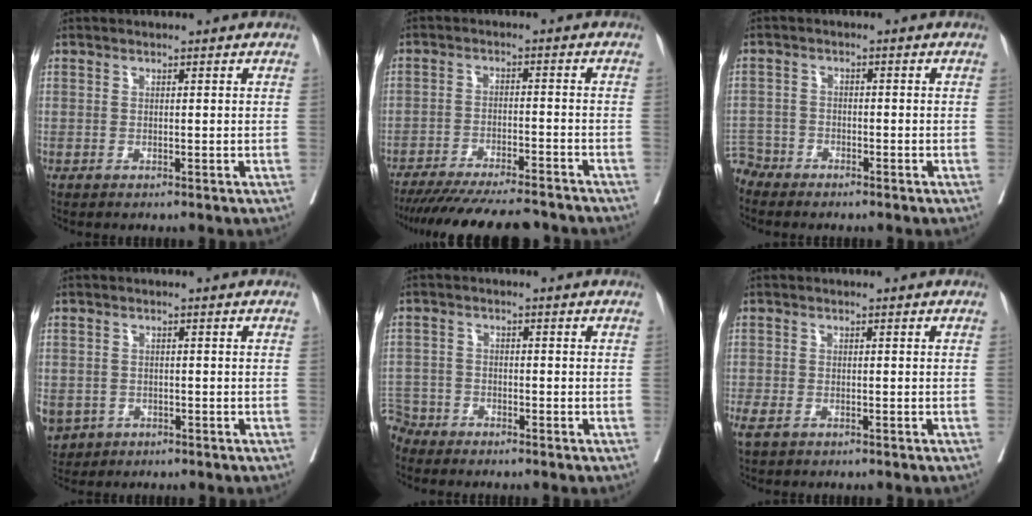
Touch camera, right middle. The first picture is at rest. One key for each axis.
{"total": 18.9, "fx": -17.1, "fy": 2.3, "fz": 7.7, "tx": -0.128, "ty": -0.030, "tz": -0.241}
{"total": 4.0, "fx": -3.5, "fy": 1.6, "fz": -0.8, "tx": 0.015, "ty": -0.001, "tz": -0.074}
{"total": 7.9, "fx": -3.7, "fy": 6.5, "fz": 2.7, "tx": -0.078, "ty": -0.001, "tz": -0.053}
{"total": 4.7, "fx": -4.2, "fy": 1.9, "fz": -0.8, "tx": 0.017, "ty": -0.004, "tz": -0.088}
{"total": 4.0, "fx": -2.6, "fy": 1.7, "fz": 2.6, "tx": -0.063, "ty": -0.008, "tz": -0.041}